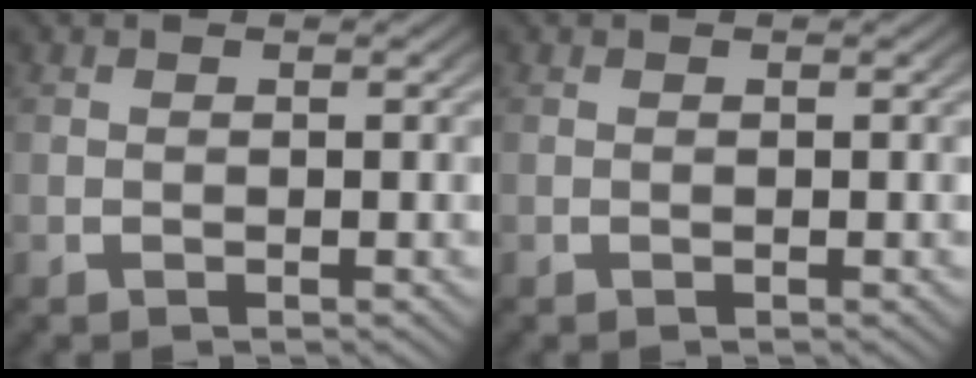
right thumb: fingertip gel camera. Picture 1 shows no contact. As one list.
[{"total": 0.0}]